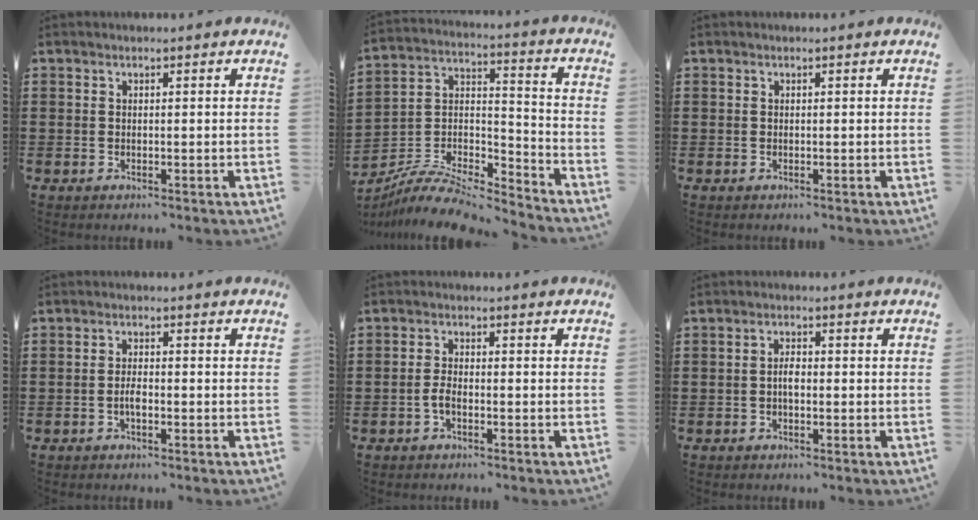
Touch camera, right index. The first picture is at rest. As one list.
[{"total": 9.4, "force": [-8.5, 2.4, 3.2], "torque": [-0.060, 0.019, -0.170]}, {"total": 0.0}, {"total": 2.2, "force": [-0.9, 0.8, 1.8], "torque": [-0.042, -0.001, -0.018]}, {"total": 2.2, "force": [-1.0, 0.9, 1.8], "torque": [-0.050, -0.002, -0.024]}, {"total": 1.9, "force": [-0.4, 0.9, 1.7], "torque": [-0.032, 0.004, -0.008]}]